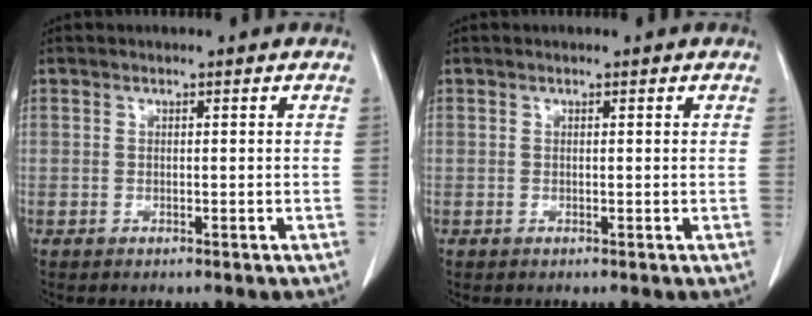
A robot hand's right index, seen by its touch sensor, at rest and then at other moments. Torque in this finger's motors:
{"motor_torque": [-0.07, -0.03, 0.00, -0.01]}